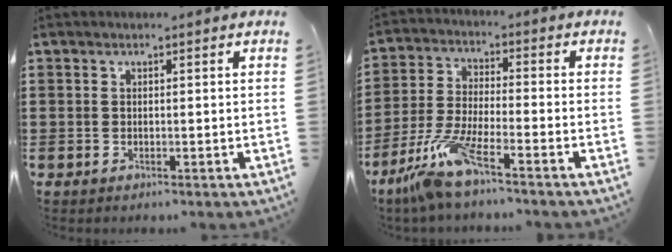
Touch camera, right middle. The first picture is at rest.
{"total": 8.3, "force": [-6.2, 0.4, 5.5], "torque": [-0.133, -0.020, -0.124]}